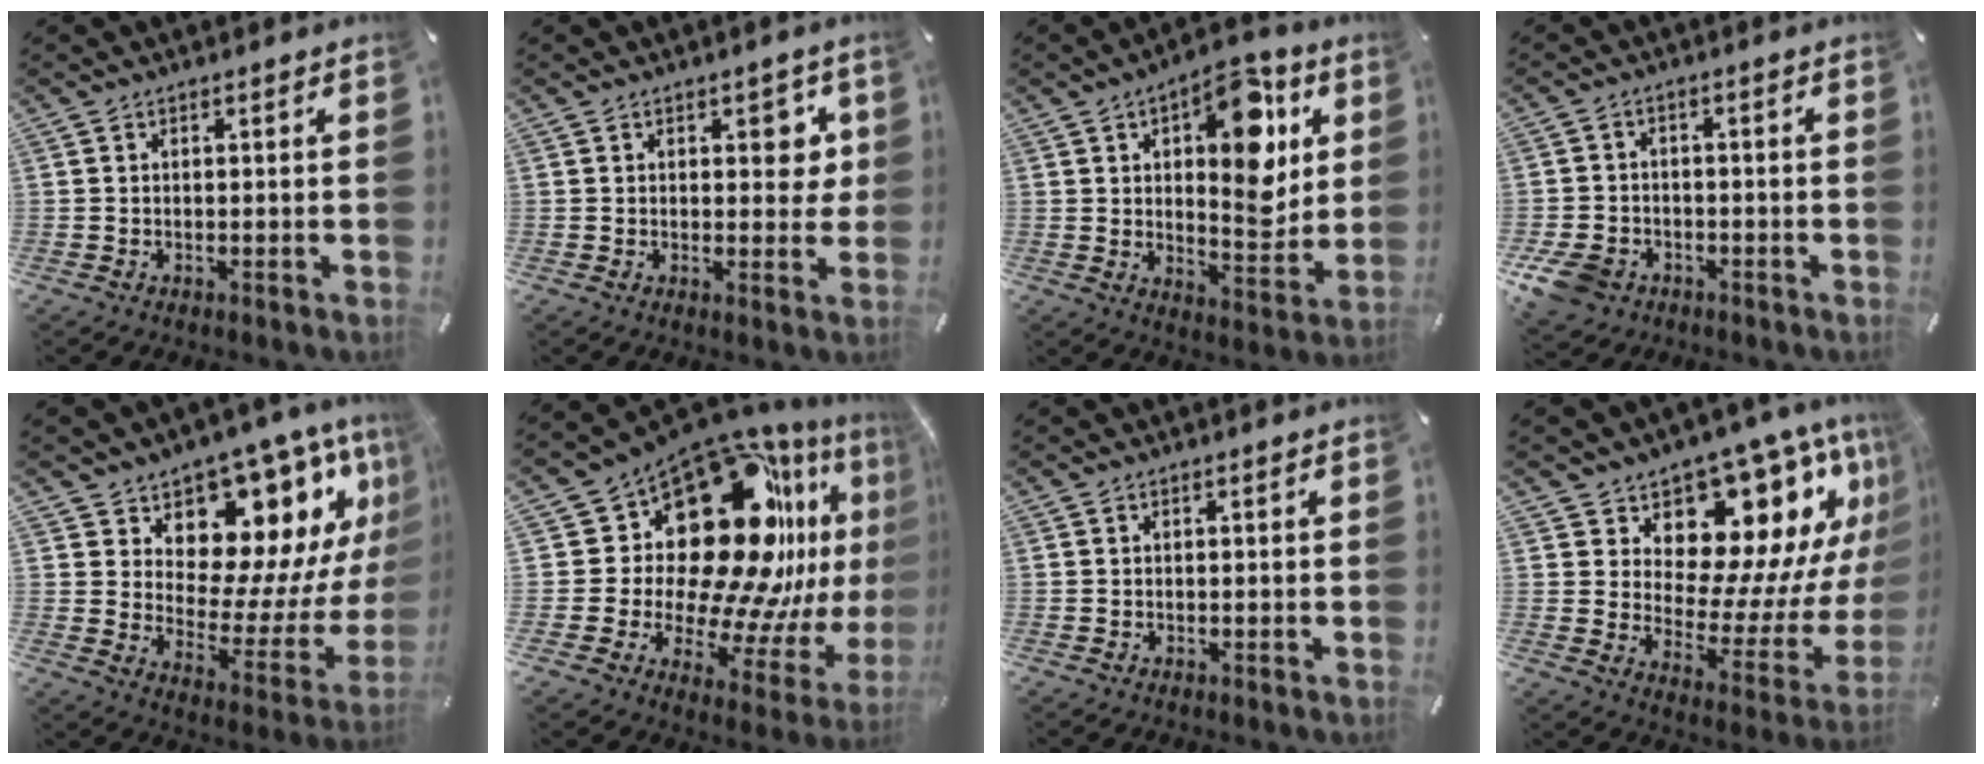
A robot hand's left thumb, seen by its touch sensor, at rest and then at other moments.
{"total": 5.3, "force": [1.9, 3.3, 3.7], "torque": [-0.028, -0.008, 0.022]}
{"total": 16.4, "force": [6.6, 8.7, 12.3], "torque": [-0.154, -0.037, 0.107]}
{"total": 7.1, "force": [-3.5, 5.4, 3.1], "torque": [-0.077, 0.018, -0.066]}
{"total": 12.8, "force": [8.0, 8.0, 5.9], "torque": [-0.066, -0.108, 0.133]}
{"total": 28.9, "force": [10.4, 17.7, 20.4], "torque": [-0.300, -0.122, 0.210]}
{"total": 0.0}
{"total": 16.6, "force": [10.4, 9.4, 8.9], "torque": [-0.099, -0.115, 0.172]}